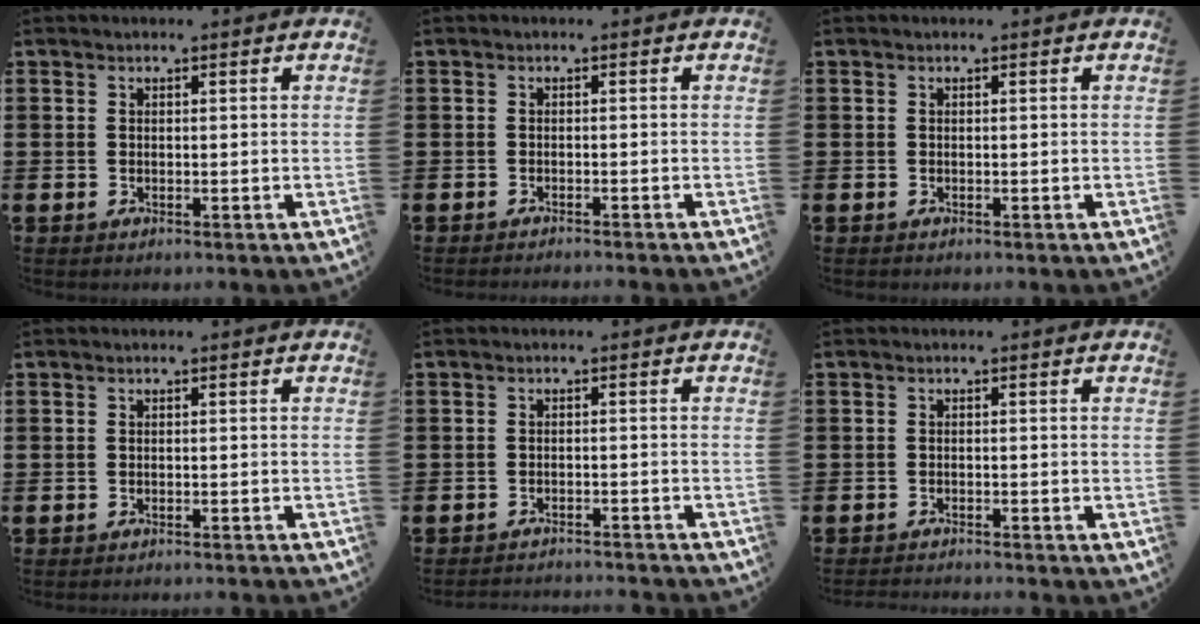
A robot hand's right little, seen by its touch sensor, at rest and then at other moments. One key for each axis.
{"total": 0.7, "fx": -0.7, "fy": -0.2, "fz": 0.0, "tx": 0.001, "ty": -0.001, "tz": -0.014}
{"total": 0.0}
{"total": 0.7, "fx": -0.7, "fy": -0.2, "fz": 0.0, "tx": 0.001, "ty": 0.000, "tz": -0.015}
{"total": 1.8, "fx": -1.7, "fy": -0.2, "fz": -0.1, "tx": -0.002, "ty": 0.005, "tz": -0.037}
{"total": 1.2, "fx": -1.1, "fy": -0.2, "fz": 0.0, "tx": -0.001, "ty": 0.001, "tz": -0.023}